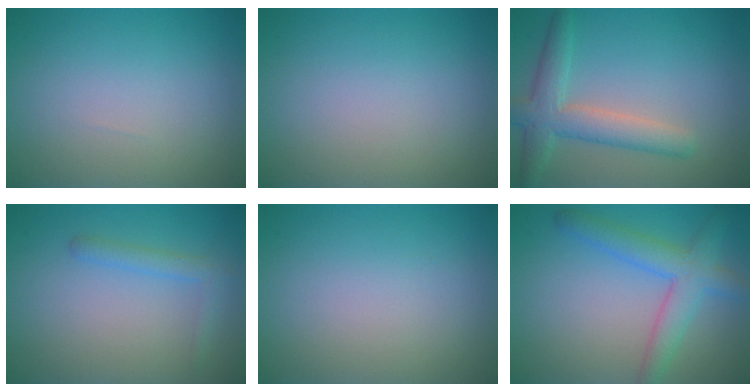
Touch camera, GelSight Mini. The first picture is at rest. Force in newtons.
{"total": 0.0}
{"total": 4.4, "press": 4.4, "slide": 0.2}
{"total": 1.7, "press": 1.7, "slide": 0.1}
{"total": 0.0}
{"total": 4.5, "press": 4.5, "slide": 0.1}